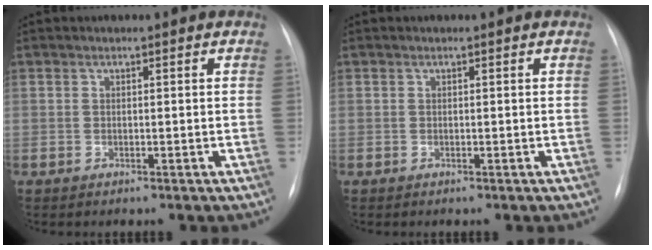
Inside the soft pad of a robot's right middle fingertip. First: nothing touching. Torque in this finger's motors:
{"motor_torque": [-0.01, -0.01, 0.00, 0.00]}